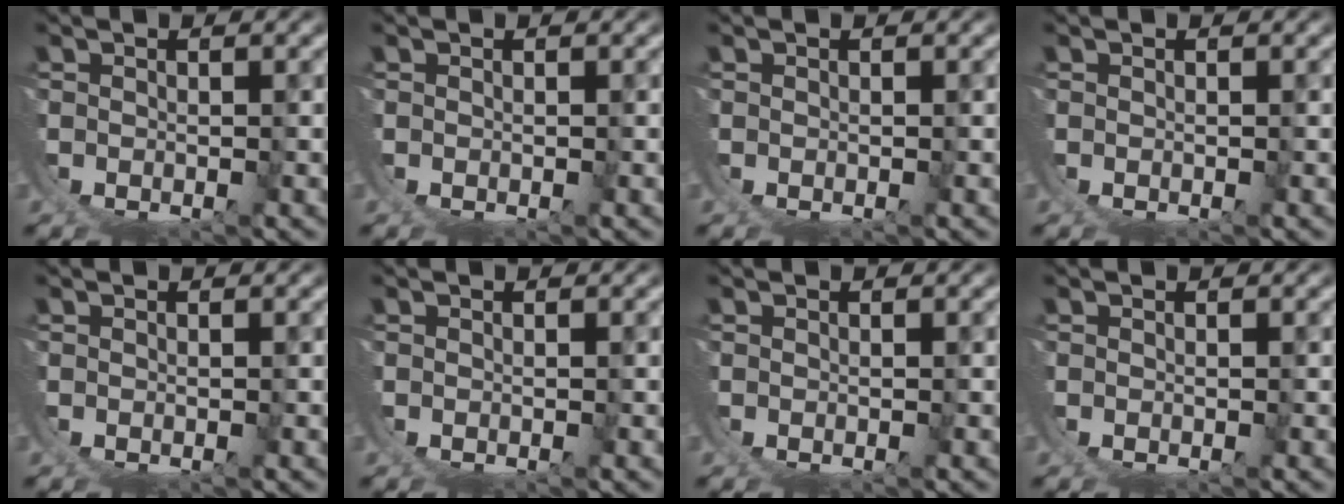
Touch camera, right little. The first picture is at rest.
{"total": 0.0}
{"total": 0.0}
{"total": 0.0}
{"total": 0.0}
{"total": 0.0}
{"total": 0.0}
{"total": 0.0}